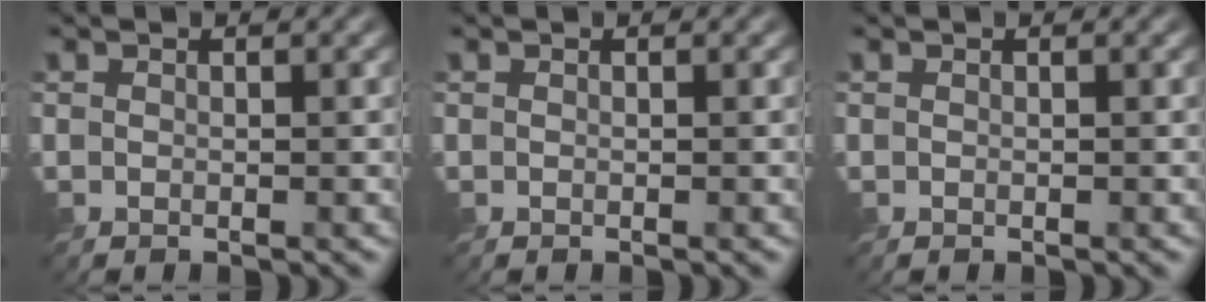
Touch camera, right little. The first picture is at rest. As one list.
[{"total": 0.0}, {"total": 0.0}]